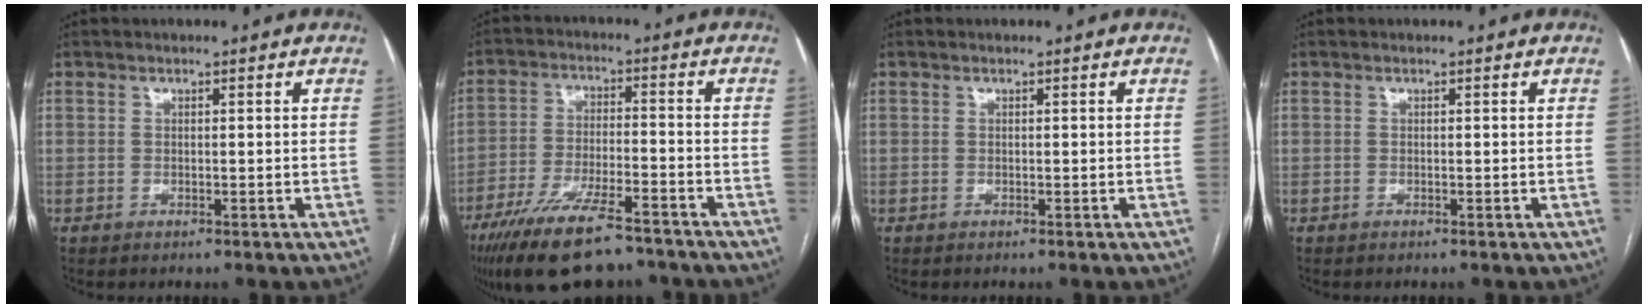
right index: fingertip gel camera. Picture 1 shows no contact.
{"total": 14.9, "force": [-11.2, 3.4, 9.3], "torque": [-0.178, -0.028, -0.188]}
{"total": 0.0}
{"total": 0.0}